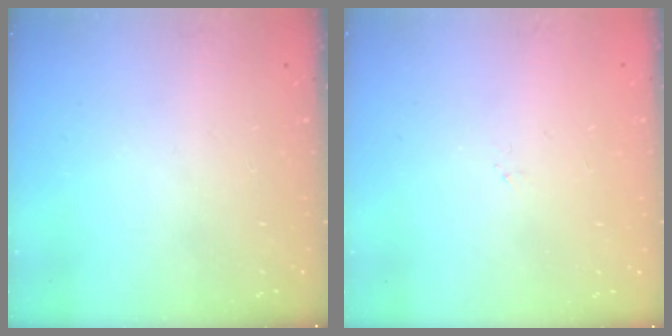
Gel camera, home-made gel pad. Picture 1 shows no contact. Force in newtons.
{"total": 0.0}